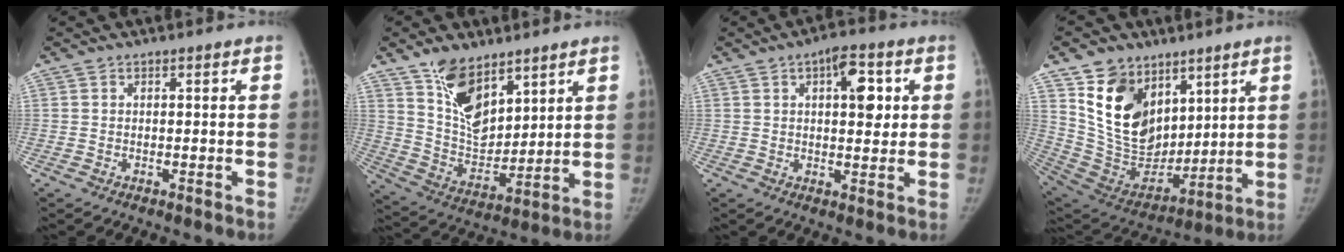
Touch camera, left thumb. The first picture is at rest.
{"total": 13.5, "force": [8.6, 7.0, 7.5], "torque": [-0.094, -0.061, 0.173]}
{"total": 8.1, "force": [2.4, 3.9, 6.7], "torque": [-0.067, -0.002, 0.030]}
{"total": 18.3, "force": [9.5, 12.3, 9.7], "torque": [-0.129, -0.052, 0.197]}